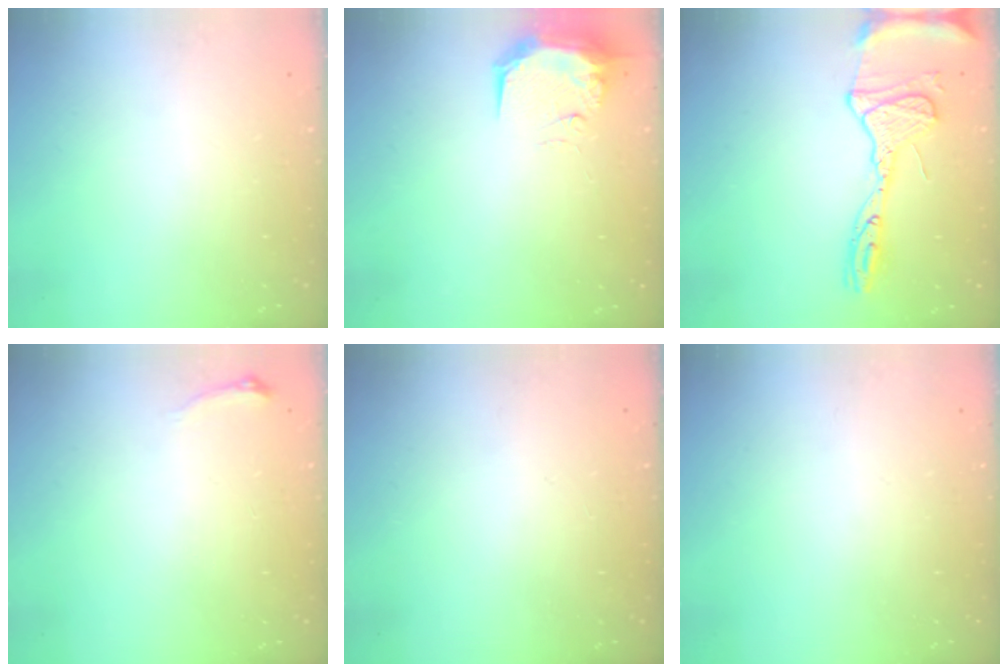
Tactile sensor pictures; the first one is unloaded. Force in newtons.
{"total": 9.3, "press": 9.1, "slide": 1.7}
{"total": 15.9, "press": 15.8, "slide": 1.6}
{"total": 4.5, "press": 4.3, "slide": 1.1}
{"total": 0.0}
{"total": 0.0}